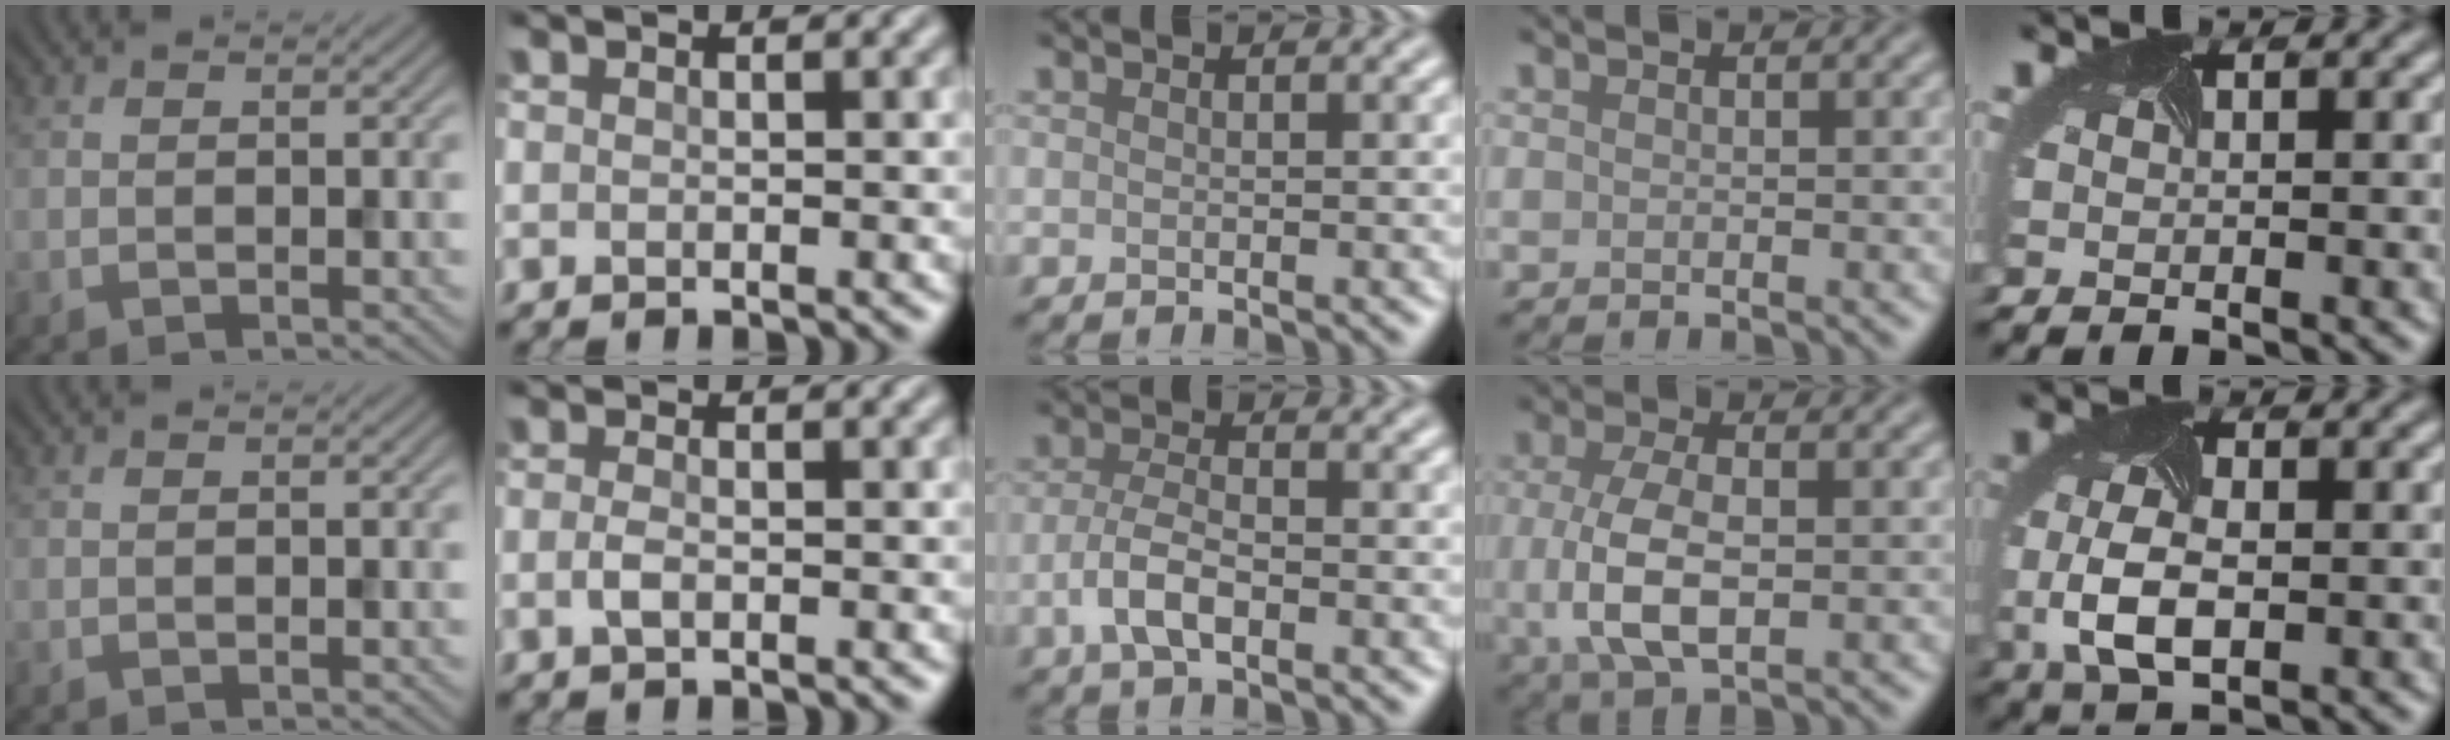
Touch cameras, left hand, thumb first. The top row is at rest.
{"index": {"total": 1.0, "force": [-0.1, 0.4, 0.9], "torque": [-0.024, 0.002, -0.005]}, "middle": {"total": 3.3, "force": [-1.2, 1.4, 2.8], "torque": [-0.060, 0.001, -0.028]}, "ring": {"total": 5.8, "force": [-0.4, 2.7, 5.2], "torque": [-0.119, -0.005, -0.007]}, "little": {"total": 5.1, "force": [-0.6, 2.8, 4.2], "torque": [-0.104, -0.010, -0.011]}}